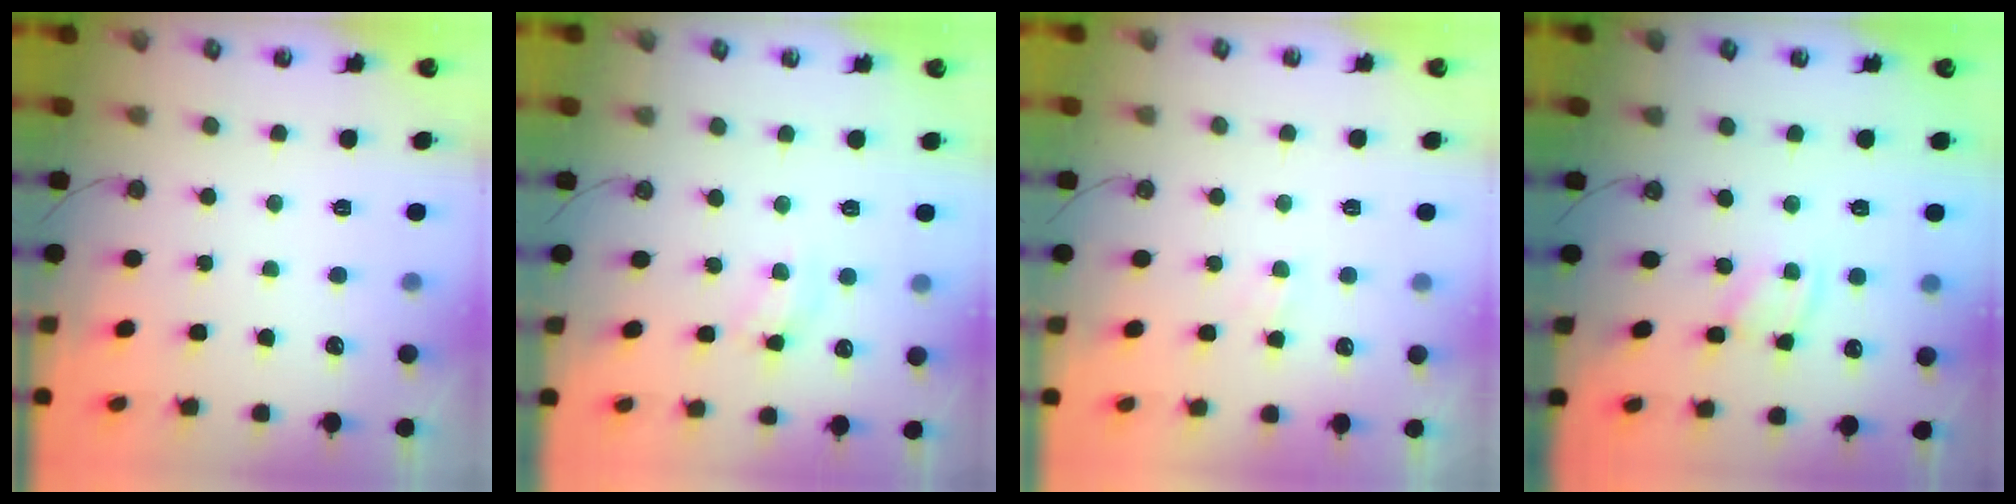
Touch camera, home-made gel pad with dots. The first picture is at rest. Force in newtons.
{"total": 6.8, "press": 6.8, "slide": 0.5}
{"total": 3.7, "press": 3.7, "slide": 0.4}
{"total": 2.1, "press": 2.1, "slide": 0.3}